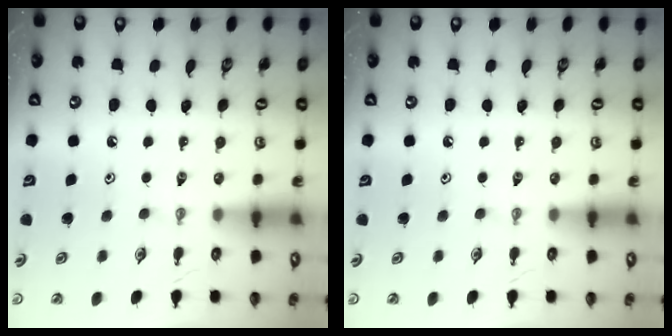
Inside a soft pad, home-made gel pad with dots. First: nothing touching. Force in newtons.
{"total": 0.0}